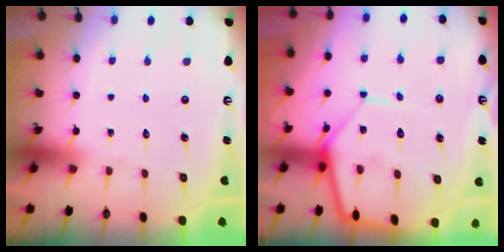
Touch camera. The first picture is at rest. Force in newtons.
{"total": 13.5, "press": 13.4, "slide": 1.2}